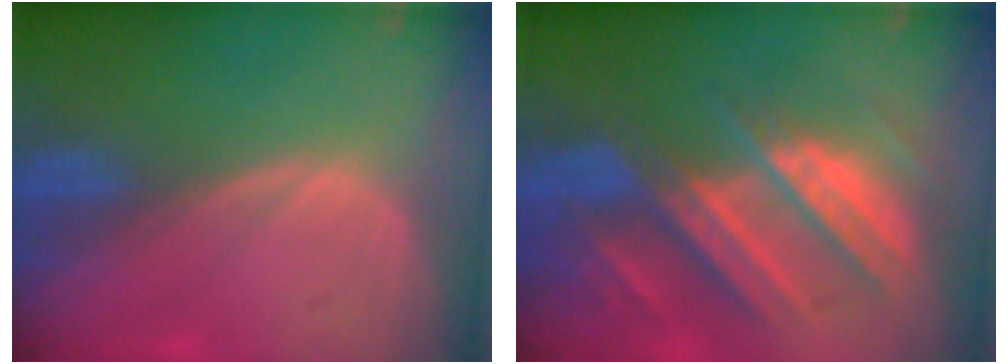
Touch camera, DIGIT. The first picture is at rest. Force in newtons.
{"total": 10.6, "press": 9.3, "slide": 5.0}